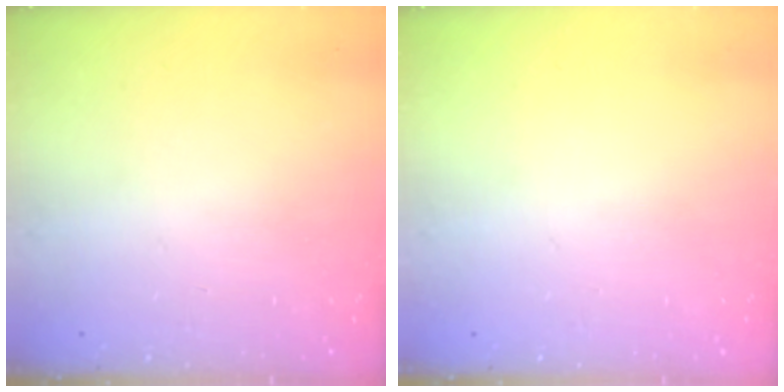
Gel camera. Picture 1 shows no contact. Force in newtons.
{"total": 0.0}